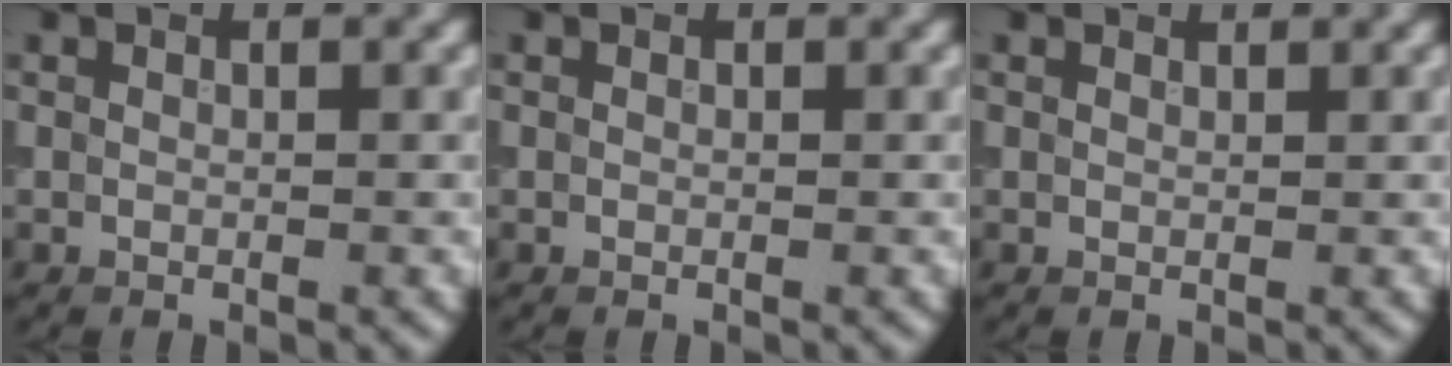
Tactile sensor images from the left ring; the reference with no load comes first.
{"total": 0.0}
{"total": 0.7, "force": [0.7, 0.1, 0.1], "torque": [-0.003, -0.001, 0.010]}